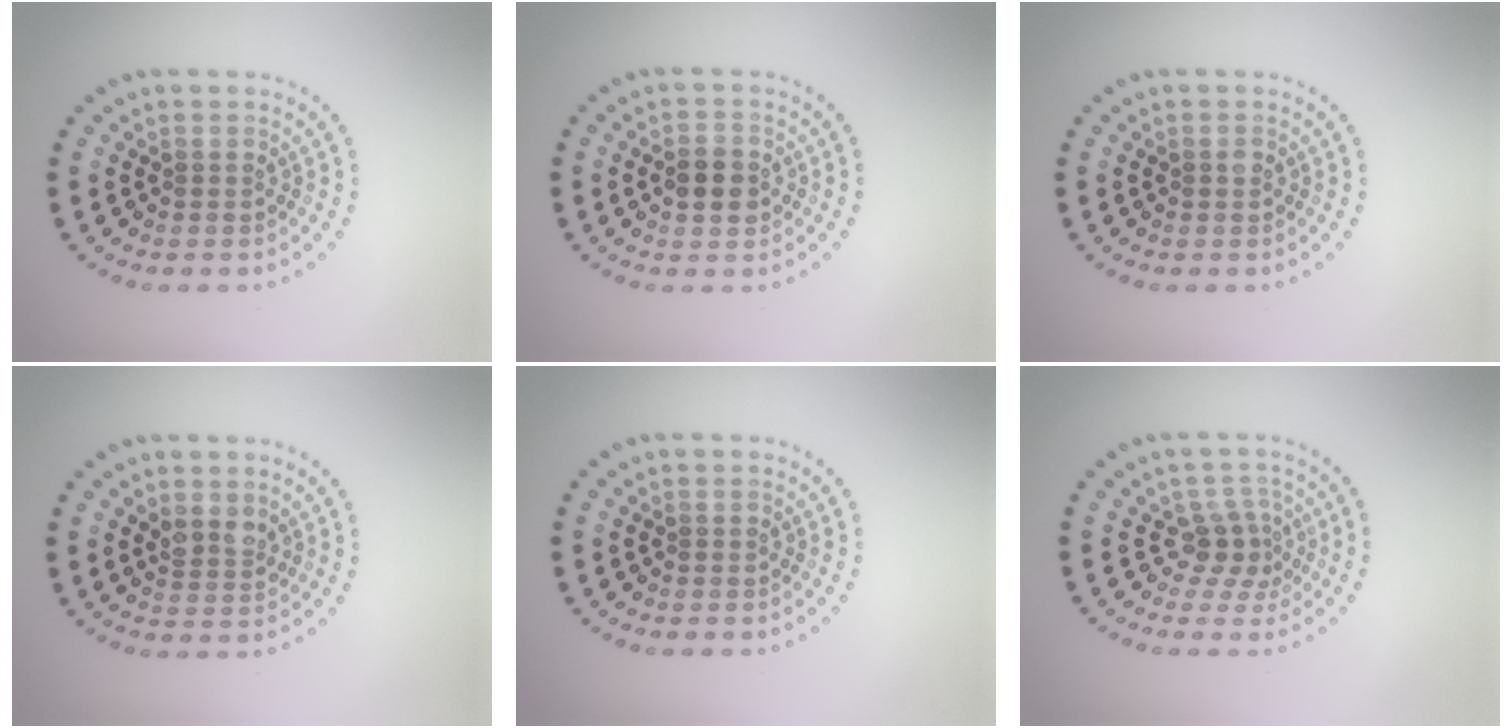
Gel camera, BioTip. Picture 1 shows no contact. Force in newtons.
{"total": 3.0, "press": 3.0, "slide": 0.1}
{"total": 0.7, "press": 0.7, "slide": 0.1}
{"total": 1.8, "press": 1.5, "slide": 1.0}
{"total": 0.0}
{"total": 2.6, "press": 1.8, "slide": 1.8}